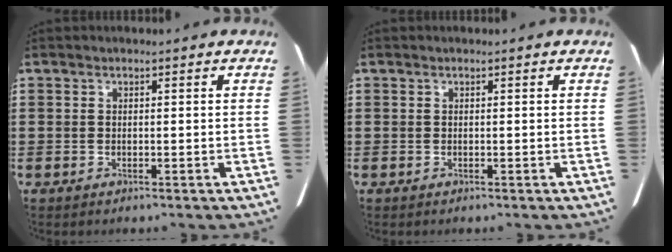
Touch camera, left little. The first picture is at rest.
{"total": 0.0}